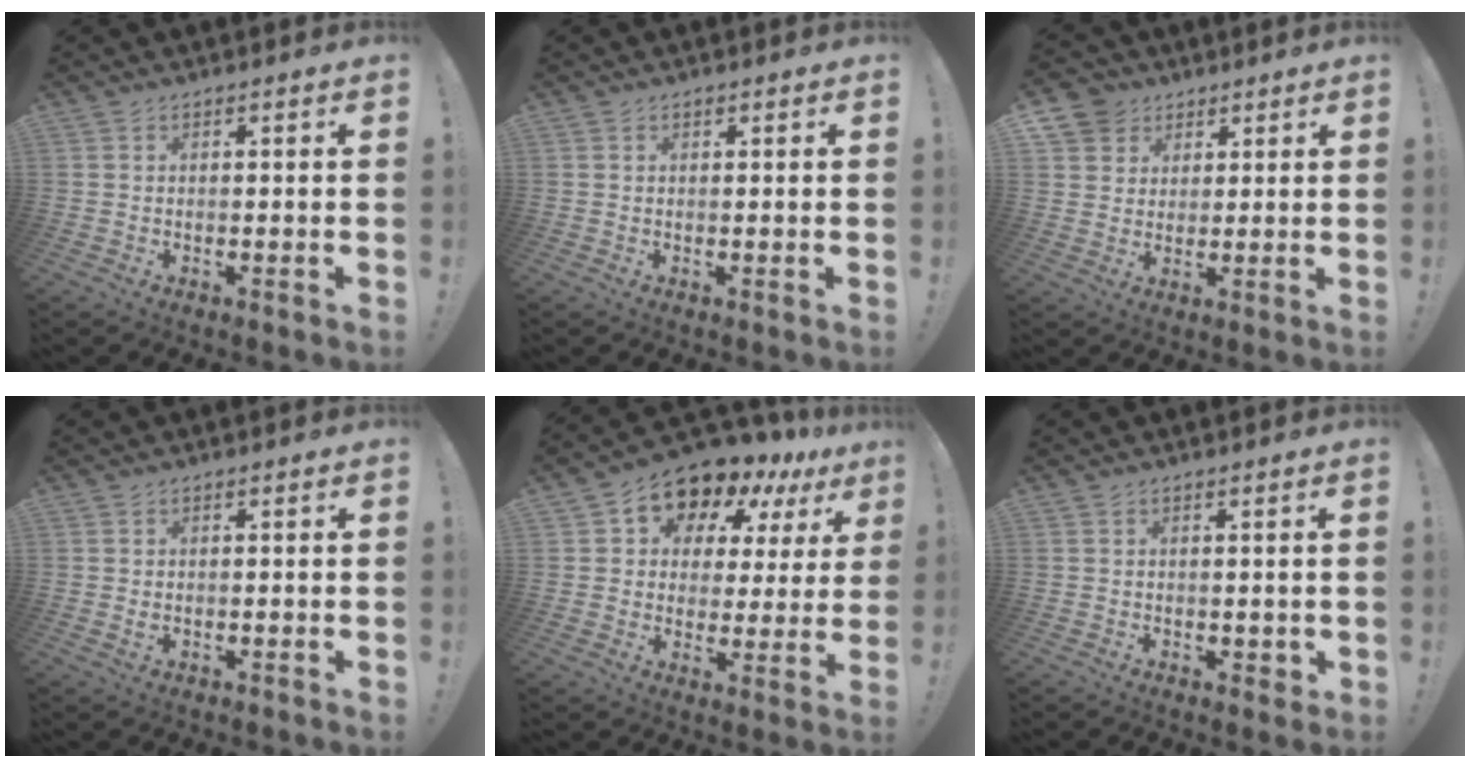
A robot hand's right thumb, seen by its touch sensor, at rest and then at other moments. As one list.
[{"total": 0.5, "force": [0.3, 0.4, 0.2], "torque": [0.000, -0.001, 0.006]}, {"total": 7.3, "force": [3.8, 6.1, 1.3], "torque": [-0.016, -0.025, 0.076]}, {"total": 0.9, "force": [0.3, 0.6, 0.6], "torque": [-0.004, -0.002, 0.002]}, {"total": 10.7, "force": [8.8, 5.2, 3.4], "torque": [-0.058, -0.082, 0.152]}, {"total": 1.8, "force": [0.6, 1.3, 1.1], "torque": [-0.006, -0.002, 0.009]}]